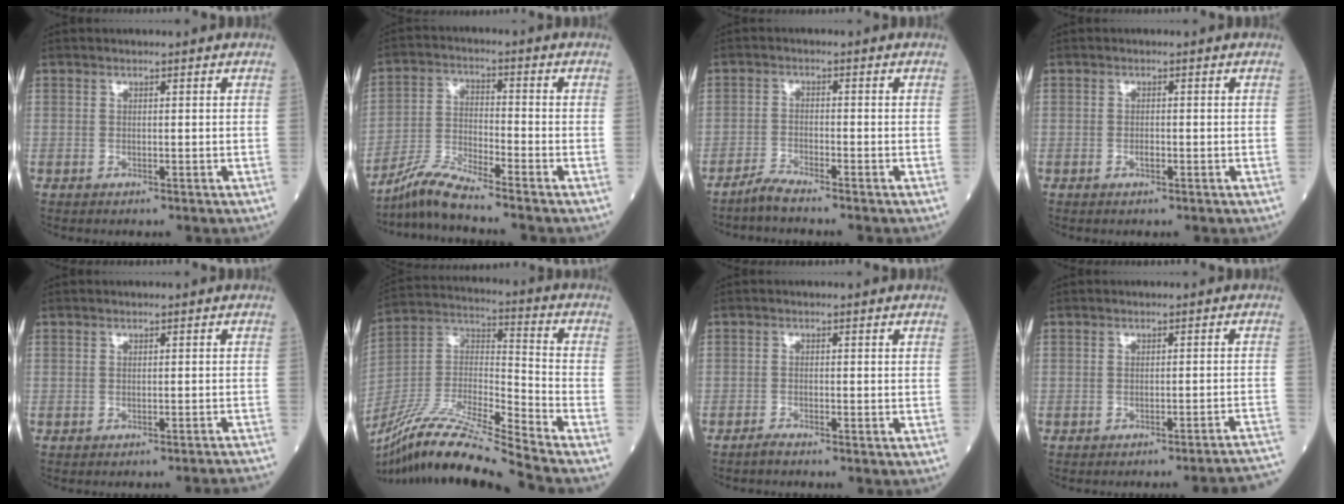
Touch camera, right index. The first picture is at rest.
{"total": 6.5, "force": [-6.0, -1.2, 2.1], "torque": [-0.050, -0.019, -0.120]}
{"total": 2.7, "force": [-2.6, -0.5, 0.7], "torque": [-0.021, -0.011, -0.056]}
{"total": 0.9, "force": [-0.4, 0.3, 0.8], "torque": [-0.014, 0.001, -0.005]}
{"total": 4.2, "force": [-4.1, -0.5, 0.9], "torque": [-0.007, -0.014, -0.042]}
{"total": 20.4, "force": [-18.0, -1.6, 9.3], "torque": [-0.206, -0.007, -0.334]}
{"total": 1.2, "force": [-1.2, -0.2, 0.3], "torque": [-0.011, -0.003, -0.024]}
{"total": 11.1, "force": [-10.8, -1.8, 2.0], "torque": [0.009, -0.012, -0.120]}